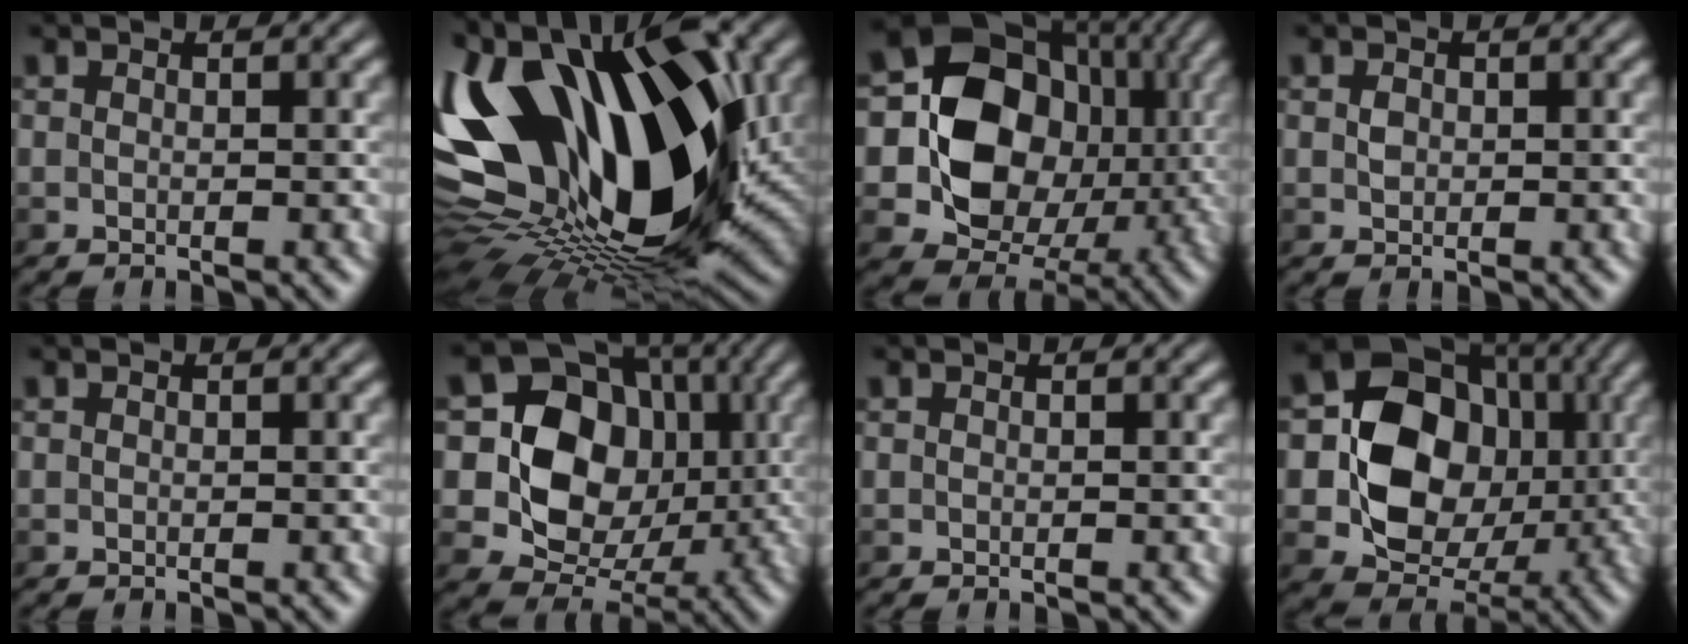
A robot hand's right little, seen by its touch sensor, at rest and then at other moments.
{"total": 17.9, "force": [1.2, 9.3, 15.3], "torque": [-0.286, 0.008, 0.001]}
{"total": 11.2, "force": [-0.5, 9.7, 5.7], "torque": [-0.091, -0.013, -0.019]}
{"total": 1.0, "force": [-0.6, 0.7, 0.4], "torque": [-0.014, -0.001, -0.010]}
{"total": 0.0}
{"total": 10.6, "force": [0.3, 8.9, 5.7], "torque": [-0.092, -0.010, -0.006]}
{"total": 0.0}
{"total": 10.3, "force": [-0.8, 8.6, 5.6], "torque": [-0.090, -0.010, -0.016]}